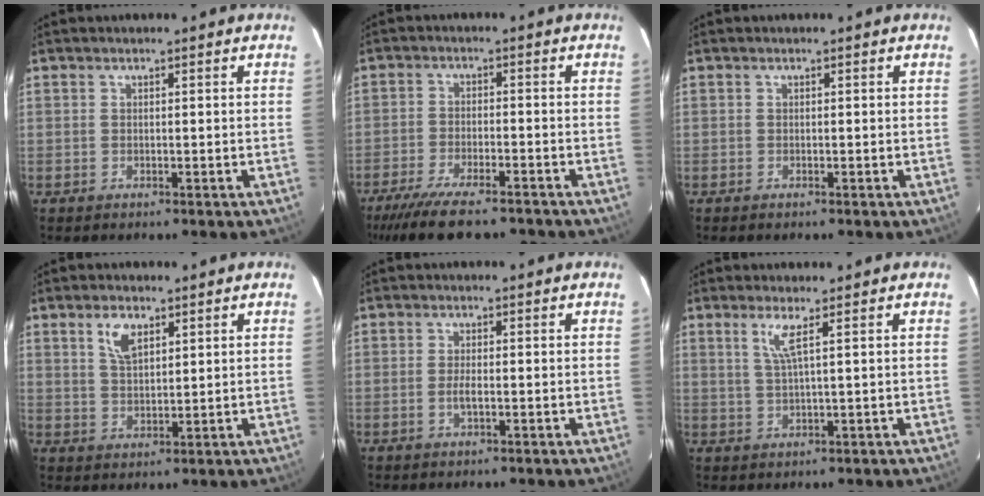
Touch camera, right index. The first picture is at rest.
{"total": 13.8, "force": [-11.2, 3.3, 7.2], "torque": [-0.159, -0.035, -0.182]}
{"total": 0.0}
{"total": 5.1, "force": [2.7, 2.5, 3.5], "torque": [-0.064, 0.006, 0.054]}
{"total": 1.8, "force": [-0.5, 0.4, 1.7], "torque": [-0.035, -0.002, -0.010]}
{"total": 3.3, "force": [1.5, -0.6, 2.8], "torque": [-0.055, -0.004, 0.033]}